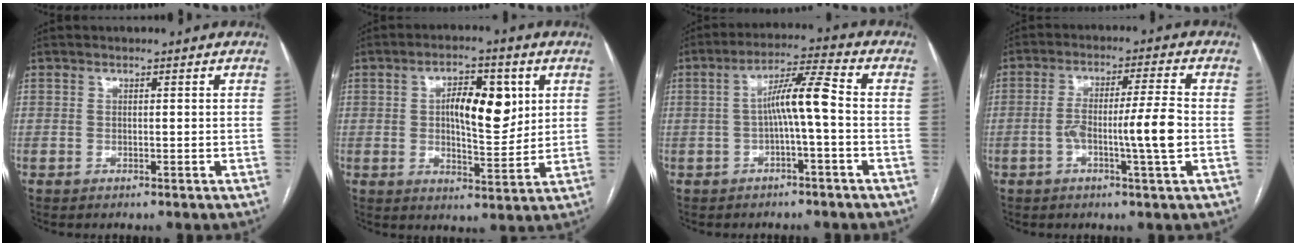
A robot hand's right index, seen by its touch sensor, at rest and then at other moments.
{"total": 9.5, "force": [2.3, 3.6, 8.5], "torque": [-0.132, 0.011, 0.039]}
{"total": 7.0, "force": [-0.6, 0.3, 6.9], "torque": [-0.119, 0.025, -0.011]}
{"total": 8.3, "force": [-1.9, -0.3, 8.1], "torque": [-0.143, 0.007, -0.031]}